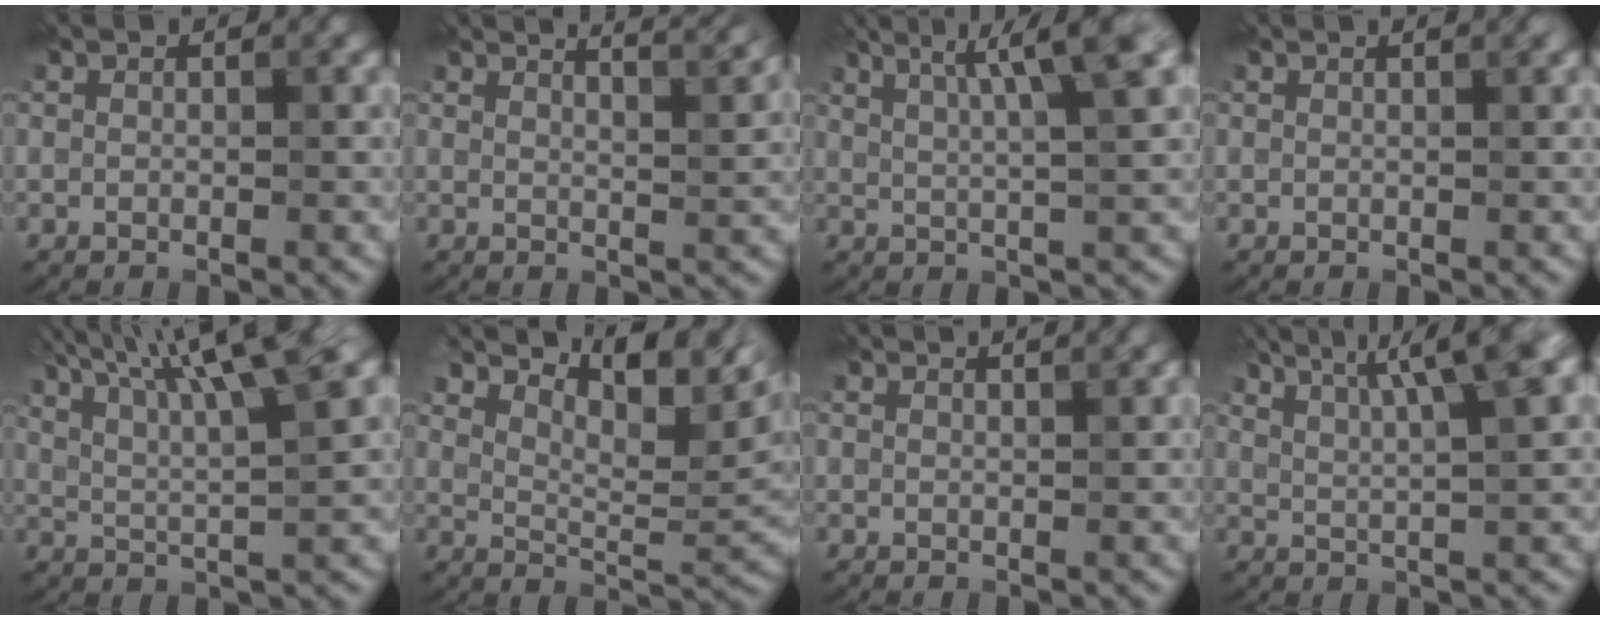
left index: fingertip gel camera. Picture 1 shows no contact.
{"total": 6.6, "force": [5.2, 1.9, 3.5], "torque": [-0.018, 0.037, 0.033]}
{"total": 6.9, "force": [3.4, 1.3, 5.9], "torque": [-0.072, 0.019, 0.050]}
{"total": 1.3, "force": [0.8, 0.4, 0.9], "torque": [-0.006, 0.002, 0.006]}
{"total": 11.6, "force": [6.5, 2.6, 9.2], "torque": [-0.133, 0.031, 0.087]}
{"total": 9.7, "force": [6.2, 3.2, 6.9], "torque": [-0.109, 0.014, 0.106]}
{"total": 2.0, "force": [1.7, 0.5, 0.9], "torque": [-0.001, 0.007, 0.006]}
{"total": 8.5, "force": [4.8, 1.9, 6.8], "torque": [-0.083, 0.033, 0.061]}